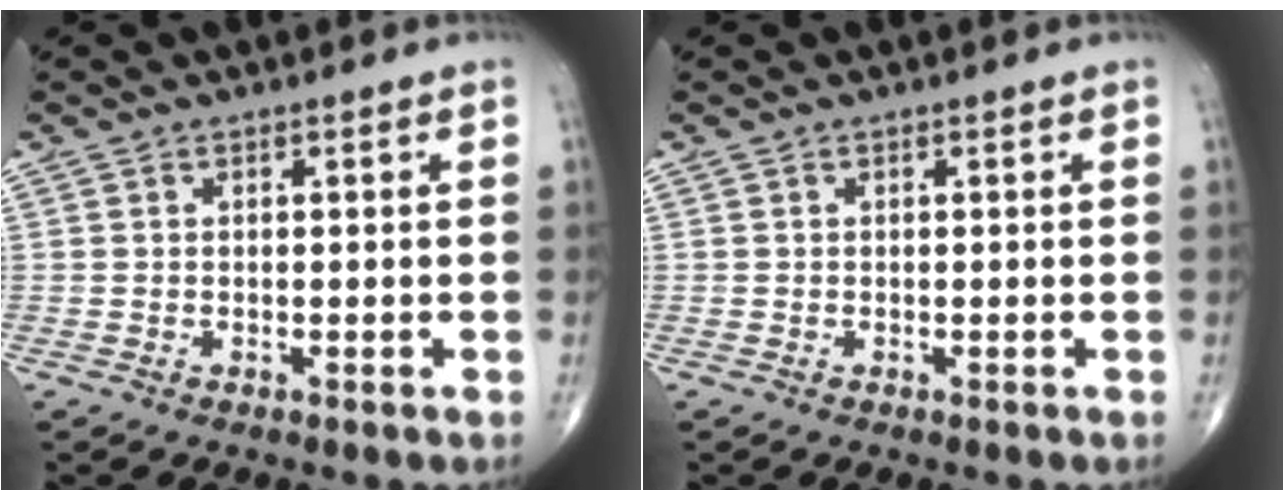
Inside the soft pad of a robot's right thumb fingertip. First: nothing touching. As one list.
[{"total": 0.0}]